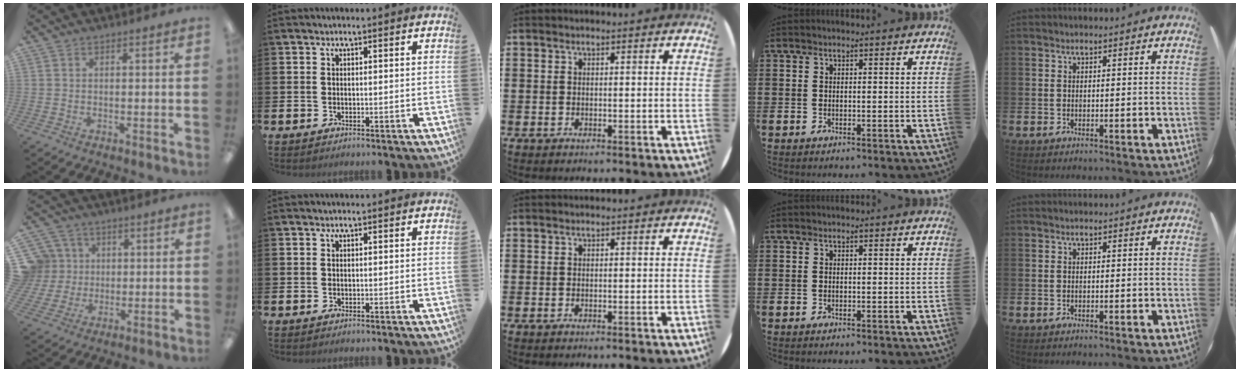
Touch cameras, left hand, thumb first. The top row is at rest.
{"thumb": {"total": 9.4, "force": [2.5, 9.0, 1.4], "torque": [-0.051, -0.006, 0.055]}}